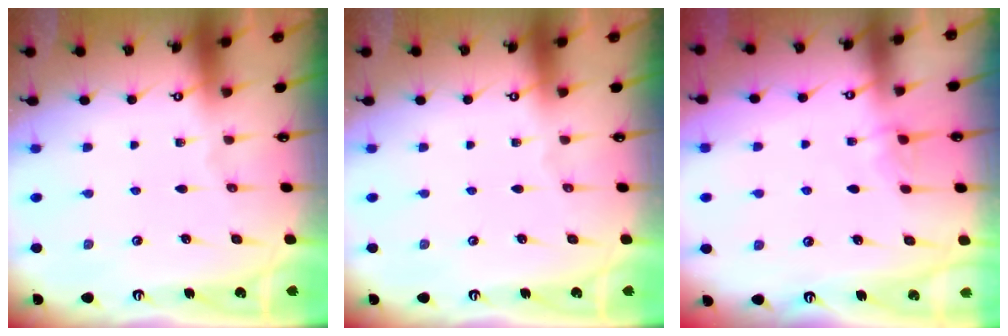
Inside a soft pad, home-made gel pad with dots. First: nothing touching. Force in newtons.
{"total": 0.0}
{"total": 1.8, "press": 1.8, "slide": 0.4}